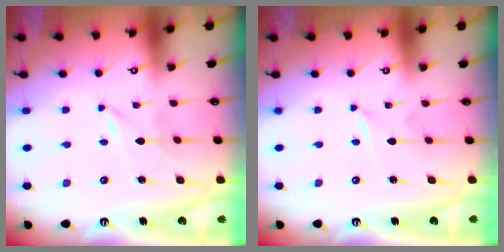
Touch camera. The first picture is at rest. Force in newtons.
{"total": 0.0}